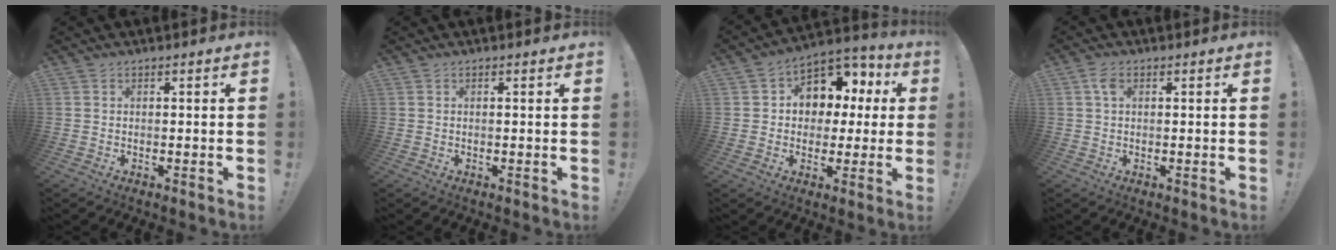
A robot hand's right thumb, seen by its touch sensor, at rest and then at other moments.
{"total": 0.6, "force": [0.3, -0.5, 0.3], "torque": [0.007, -0.006, 0.002]}
{"total": 9.9, "force": [3.0, 8.4, 4.2], "torque": [-0.060, -0.022, 0.061]}
{"total": 2.7, "force": [0.7, 1.6, 2.1], "torque": [-0.044, 0.005, 0.013]}